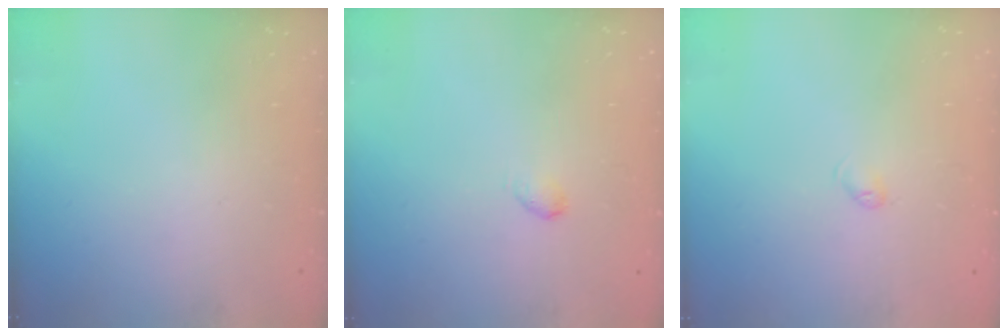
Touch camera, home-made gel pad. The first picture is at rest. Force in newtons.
{"total": 2.9, "press": 2.9, "slide": 0.4}
{"total": 3.0, "press": 2.9, "slide": 0.6}